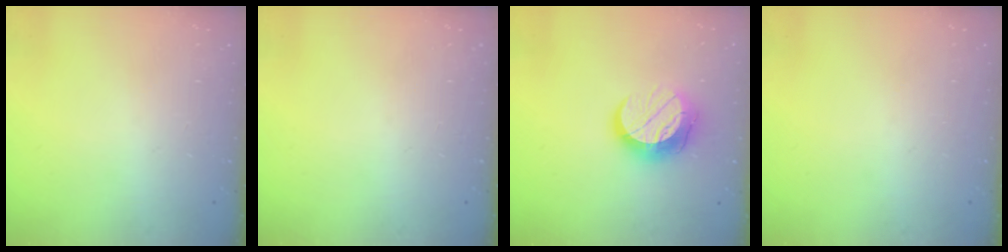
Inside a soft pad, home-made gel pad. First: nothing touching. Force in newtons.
{"total": 0.0}
{"total": 12.2, "press": 12.2, "slide": 0.9}
{"total": 0.0}